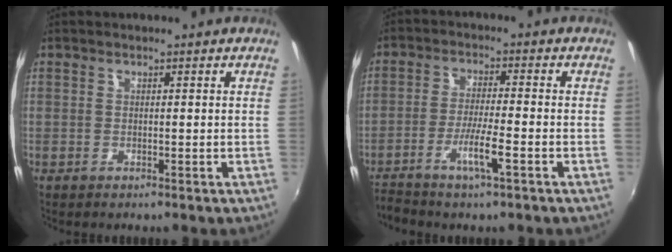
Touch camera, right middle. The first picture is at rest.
{"total": 6.3, "force": [-3.8, 0.2, 5.0], "torque": [-0.110, -0.002, -0.073]}